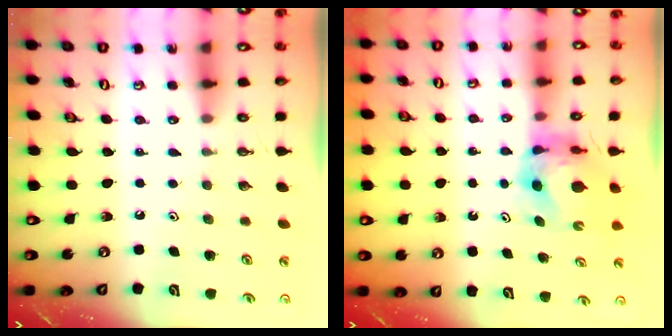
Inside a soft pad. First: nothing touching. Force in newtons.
{"total": 7.4, "press": 7.3, "slide": 0.9}